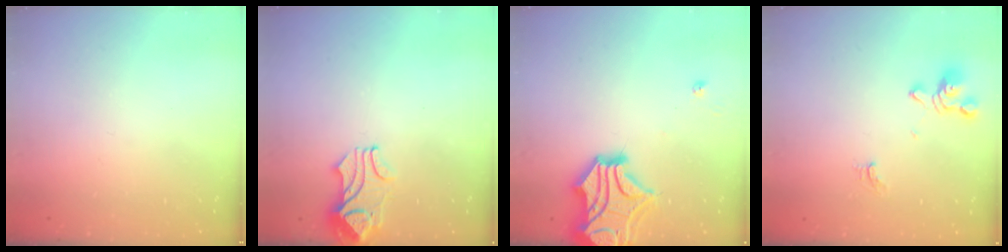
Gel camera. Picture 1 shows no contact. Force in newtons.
{"total": 2.2, "press": 2.1, "slide": 0.7}
{"total": 12.5, "press": 12.3, "slide": 2.5}
{"total": 2.6, "press": 2.5, "slide": 0.6}